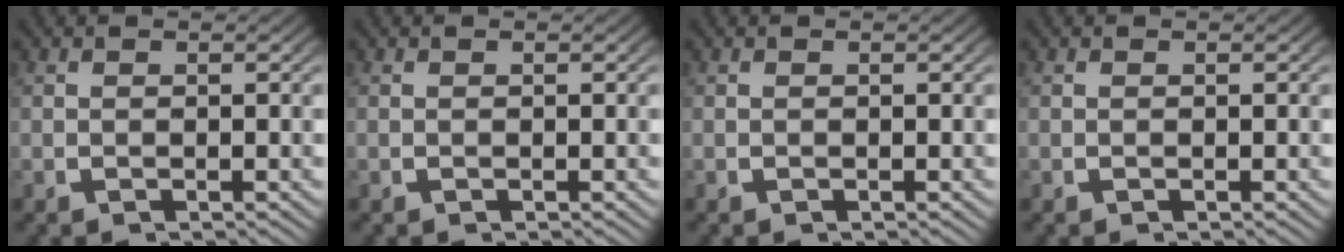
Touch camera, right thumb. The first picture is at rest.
{"total": 0.0}
{"total": 0.0}
{"total": 0.0}